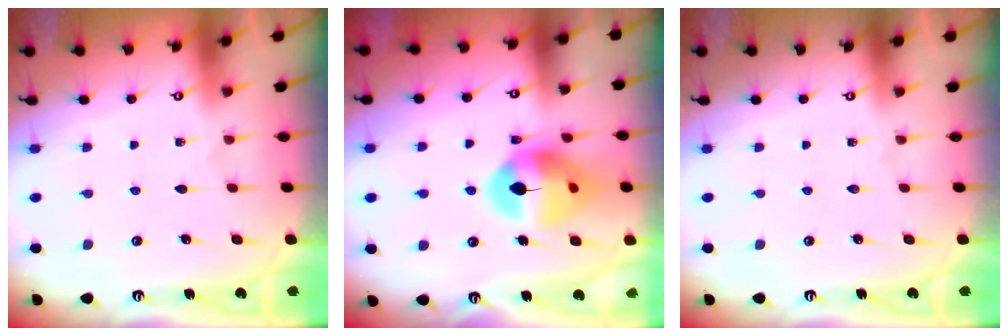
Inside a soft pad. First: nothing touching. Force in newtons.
{"total": 13.3, "press": 13.2, "slide": 1.5}
{"total": 0.0}